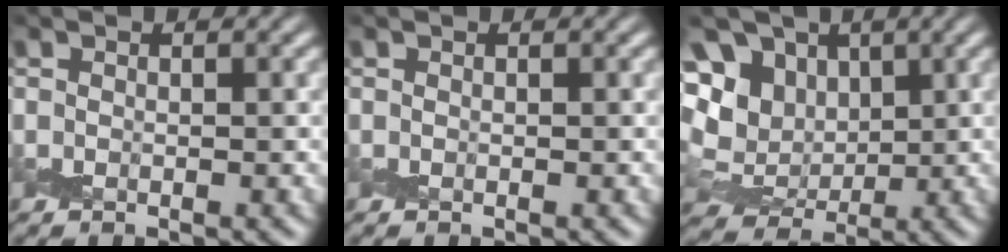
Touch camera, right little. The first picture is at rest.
{"total": 0.0}
{"total": 12.6, "force": [3.6, 9.9, 7.0], "torque": [-0.151, 0.025, 0.049]}